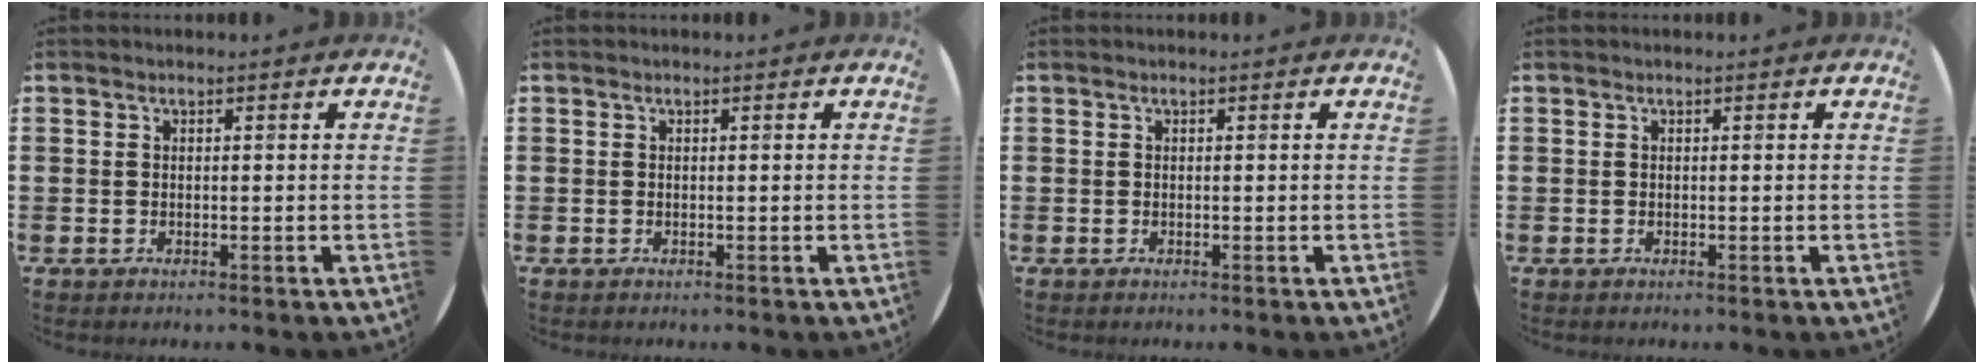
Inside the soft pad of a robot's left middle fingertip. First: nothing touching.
{"total": 0.0}
{"total": 0.0}
{"total": 0.0}